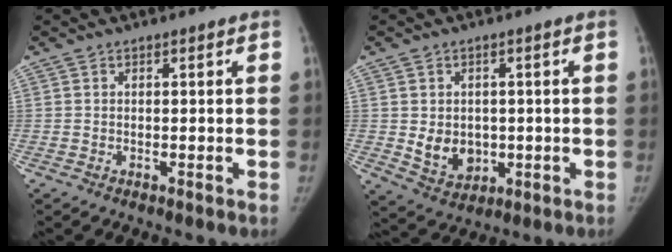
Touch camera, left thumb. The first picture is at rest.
{"total": 7.1, "force": [-0.5, 5.8, 4.1], "torque": [-0.040, -0.006, 0.011]}